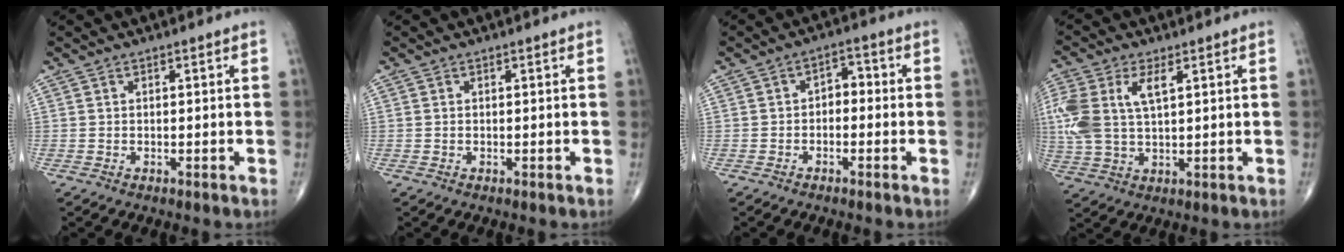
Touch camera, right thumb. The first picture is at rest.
{"total": 0.0}
{"total": 3.3, "force": [-0.7, 2.3, 2.3], "torque": [-0.021, 0.022, -0.022]}
{"total": 12.8, "force": [3.3, 6.7, 10.4], "torque": [-0.257, 0.012, 0.070]}